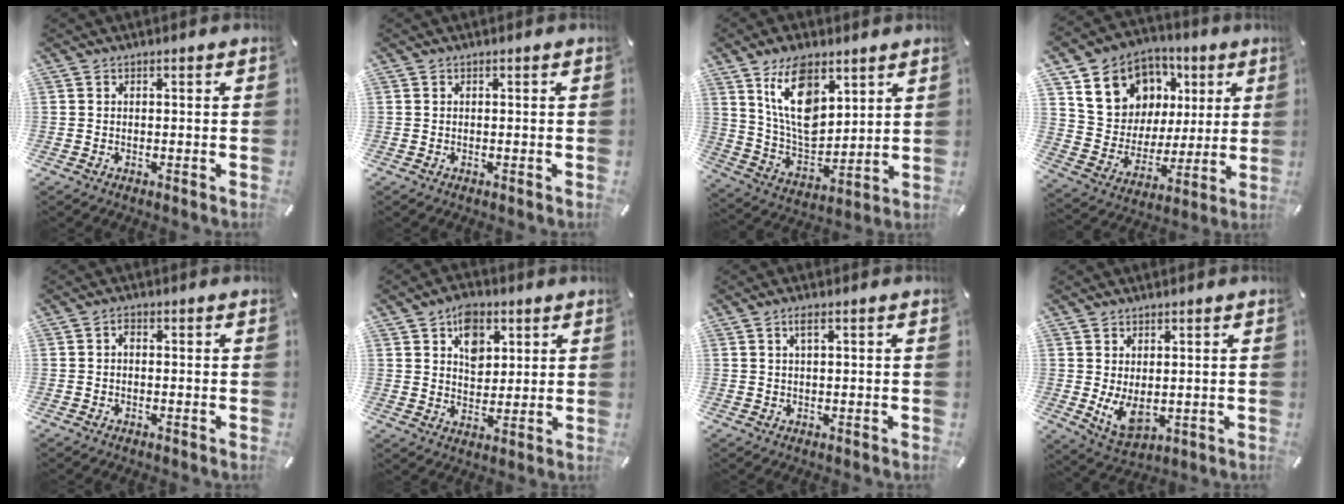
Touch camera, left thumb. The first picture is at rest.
{"total": 0.0}
{"total": 14.9, "force": [7.4, 8.6, 9.7], "torque": [-0.190, -0.028, 0.133]}
{"total": 14.9, "force": [6.6, 12.7, 4.3], "torque": [-0.079, -0.034, 0.136]}
{"total": 1.1, "force": [-0.3, 0.7, 0.8], "torque": [-0.017, 0.005, -0.008]}
{"total": 8.1, "force": [3.7, 5.9, 4.0], "torque": [-0.047, -0.010, 0.062]}
{"total": 2.2, "force": [0.8, 0.5, 2.0], "torque": [-0.041, 0.004, 0.012]}
{"total": 6.8, "force": [0.6, 4.5, 5.1], "torque": [-0.107, -0.011, 0.010]}